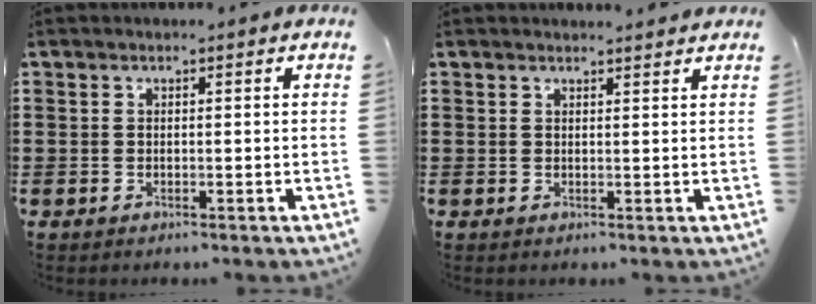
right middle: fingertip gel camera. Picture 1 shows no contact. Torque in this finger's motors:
{"motor_torque": [-0.41, 0.35, -0.02, 0.01]}